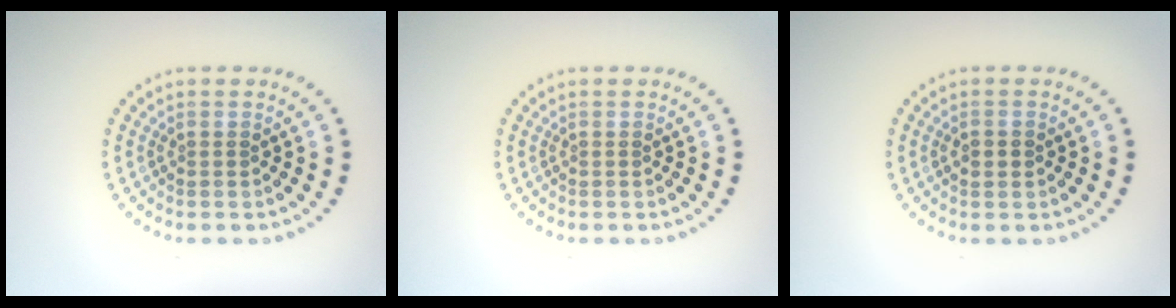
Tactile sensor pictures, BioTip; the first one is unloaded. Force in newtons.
{"total": 0.0}
{"total": 1.7, "press": 1.7, "slide": 0.1}